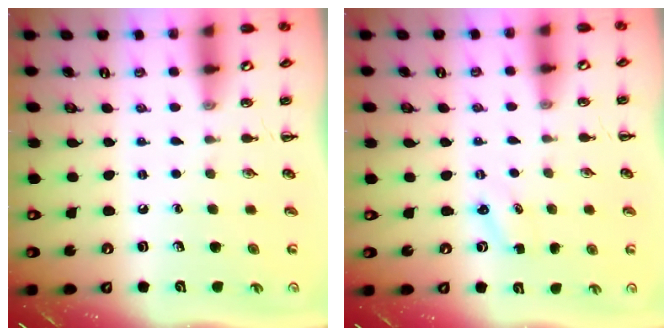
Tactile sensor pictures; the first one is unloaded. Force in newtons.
{"total": 1.6, "press": 1.5, "slide": 0.5}